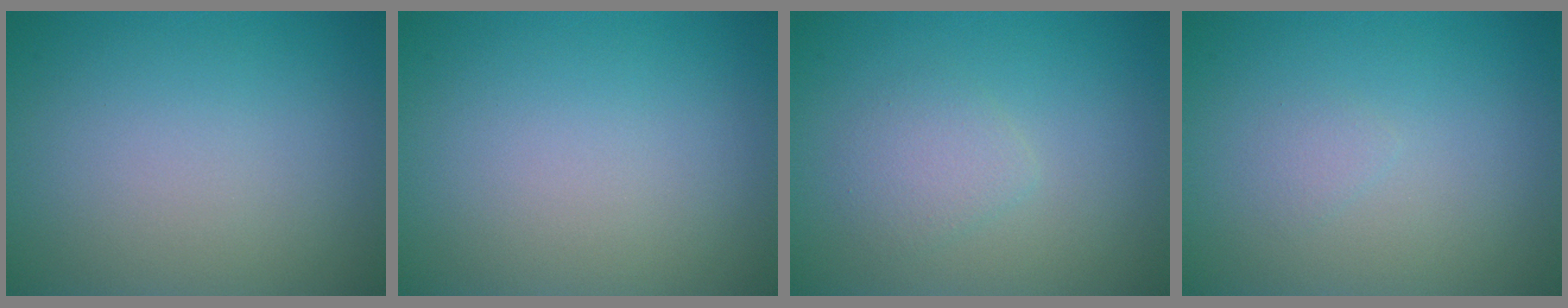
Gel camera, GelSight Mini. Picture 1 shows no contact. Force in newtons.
{"total": 0.0}
{"total": 1.8, "press": 1.8, "slide": 0.1}
{"total": 0.7, "press": 0.7, "slide": 0.1}